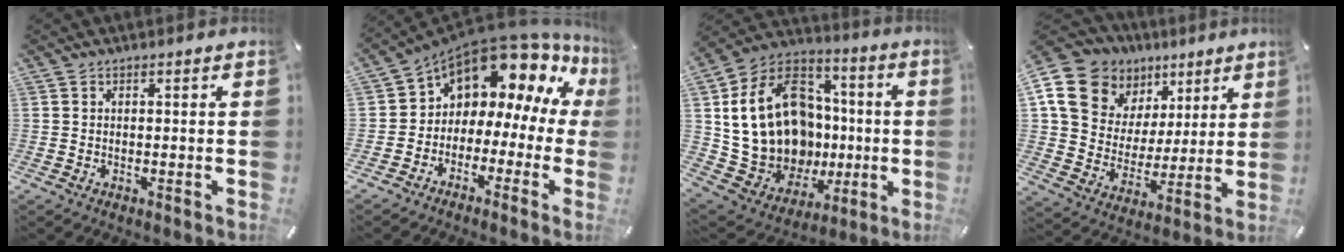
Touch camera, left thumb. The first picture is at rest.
{"total": 11.7, "force": [9.2, 5.4, 4.7], "torque": [-0.085, -0.098, 0.156]}
{"total": 24.5, "force": [0.1, 19.8, 14.5], "torque": [-0.301, -0.011, 0.044]}
{"total": 15.5, "force": [8.5, 11.9, 5.0], "torque": [-0.103, -0.042, 0.162]}